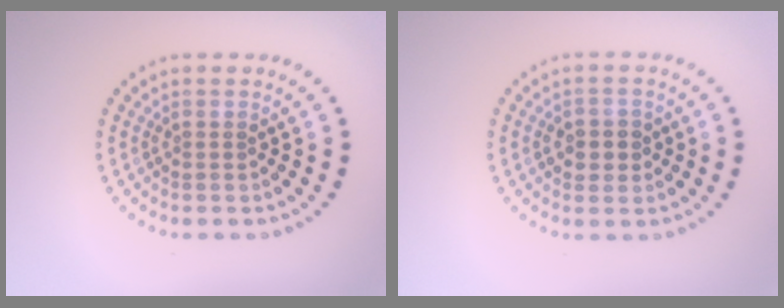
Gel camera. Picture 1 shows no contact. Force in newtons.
{"total": 2.3, "press": 2.2, "slide": 0.6}